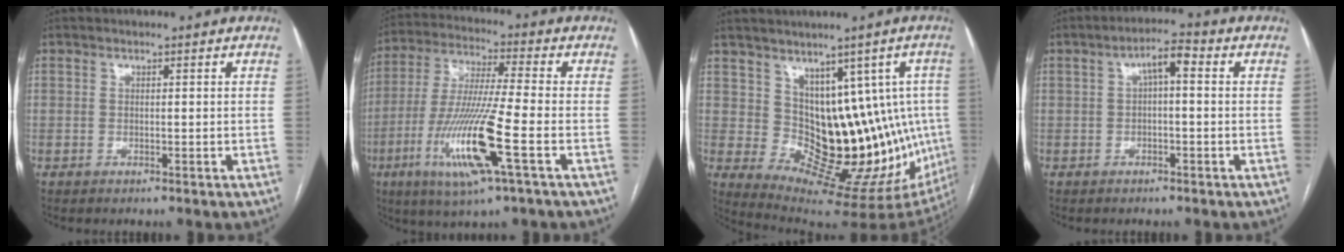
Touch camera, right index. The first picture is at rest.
{"total": 15.3, "force": [-5.4, 0.0, 14.3], "torque": [-0.298, -0.023, -0.104]}
{"total": 14.9, "force": [2.1, 8.0, 12.3], "torque": [-0.138, 0.015, 0.056]}
{"total": 4.3, "force": [0.7, 1.2, 4.0], "torque": [-0.069, 0.021, 0.009]}